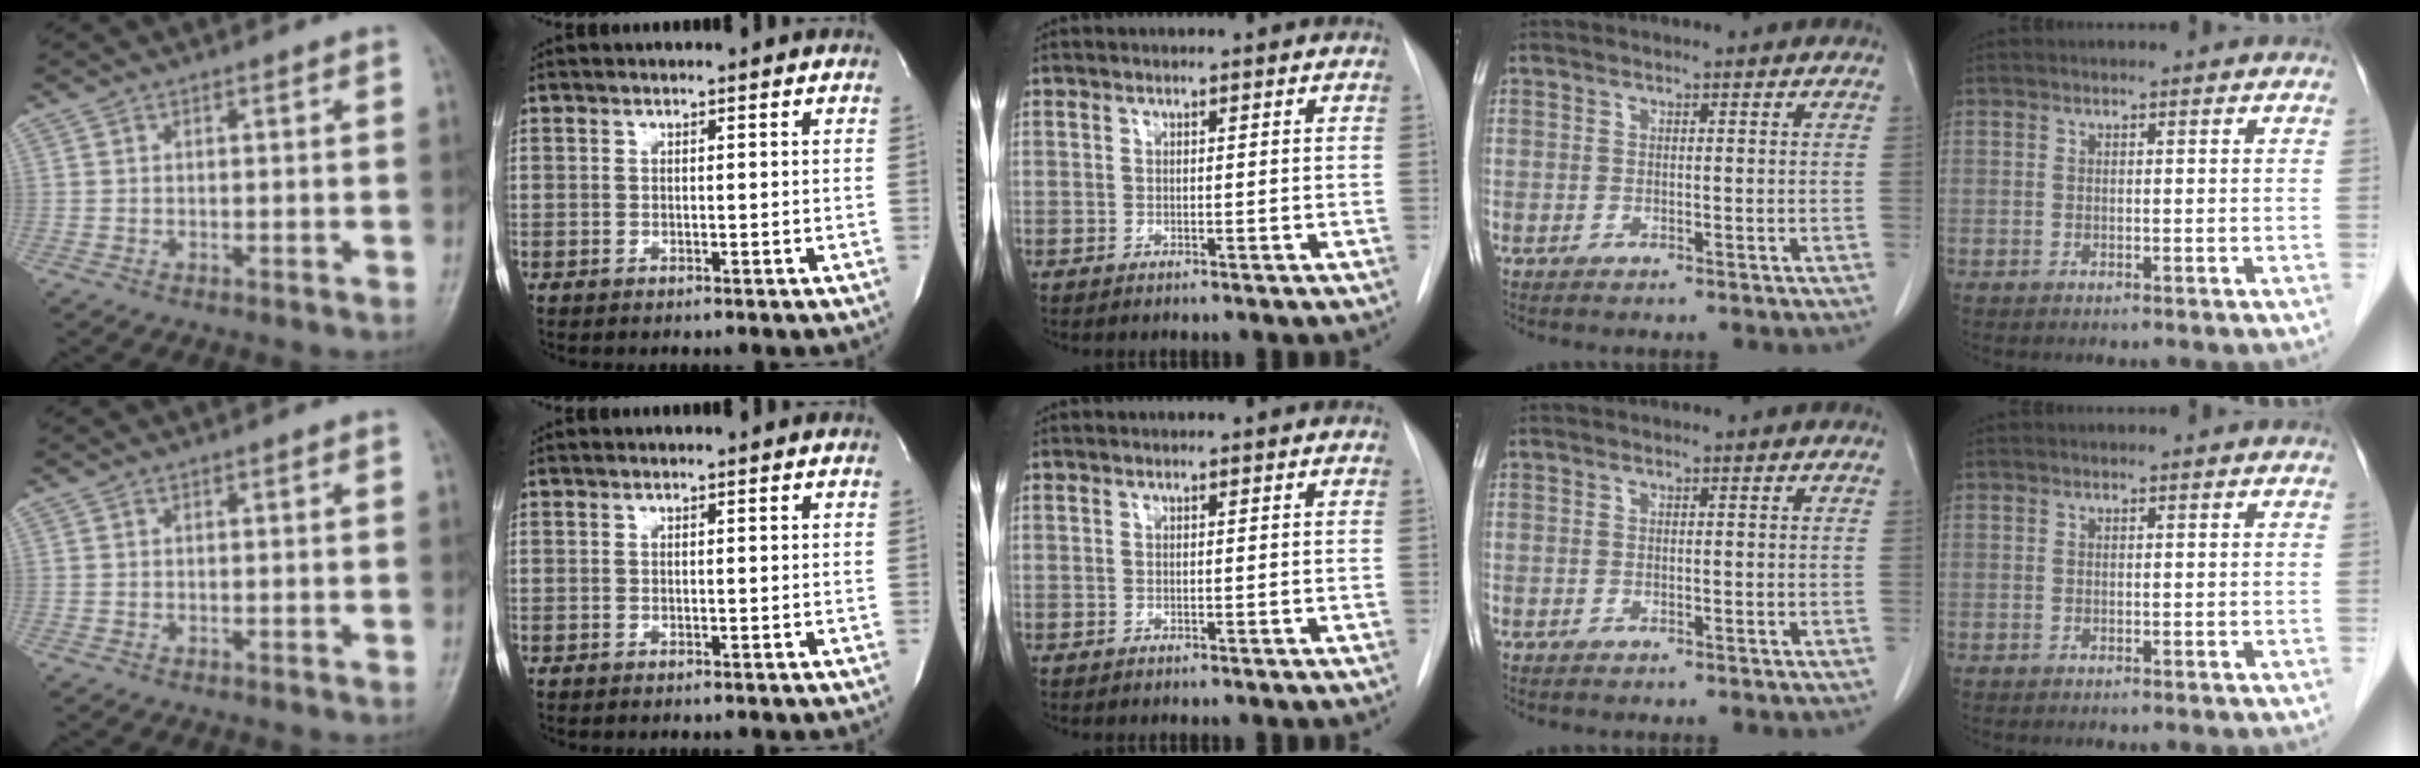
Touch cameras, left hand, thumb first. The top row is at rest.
{}